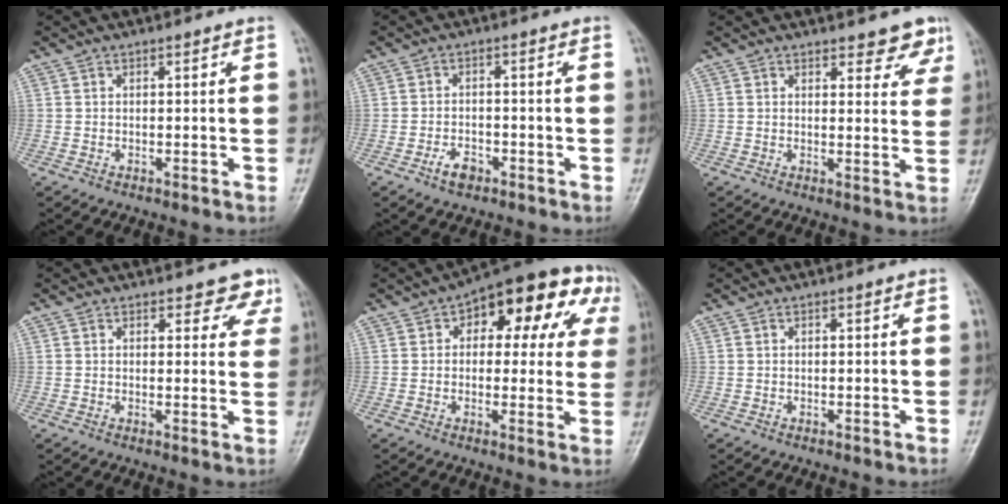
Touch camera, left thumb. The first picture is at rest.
{"total": 3.2, "force": [-2.1, 1.7, 1.6], "torque": [-0.028, 0.013, -0.035]}
{"total": 5.3, "force": [4.2, 2.3, 2.2], "torque": [0.008, -0.025, 0.043]}
{"total": 4.4, "force": [3.4, 2.3, 1.5], "torque": [0.018, -0.018, 0.030]}
{"total": 16.8, "force": [5.7, 9.3, 12.8], "torque": [-0.097, 0.024, 0.062]}
{"total": 0.0}